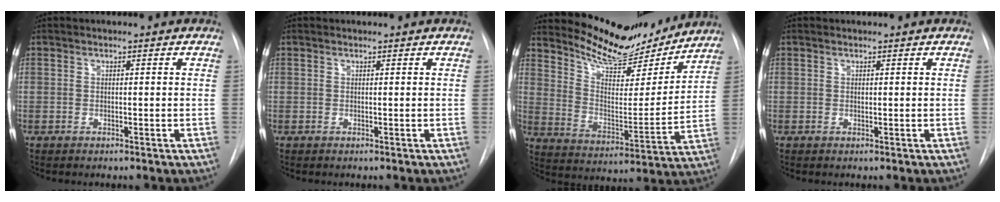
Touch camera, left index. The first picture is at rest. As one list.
[{"total": 0.0}, {"total": 14.3, "force": [13.5, 3.1, 3.4], "torque": [-0.063, -0.027, 0.216]}, {"total": 0.0}]